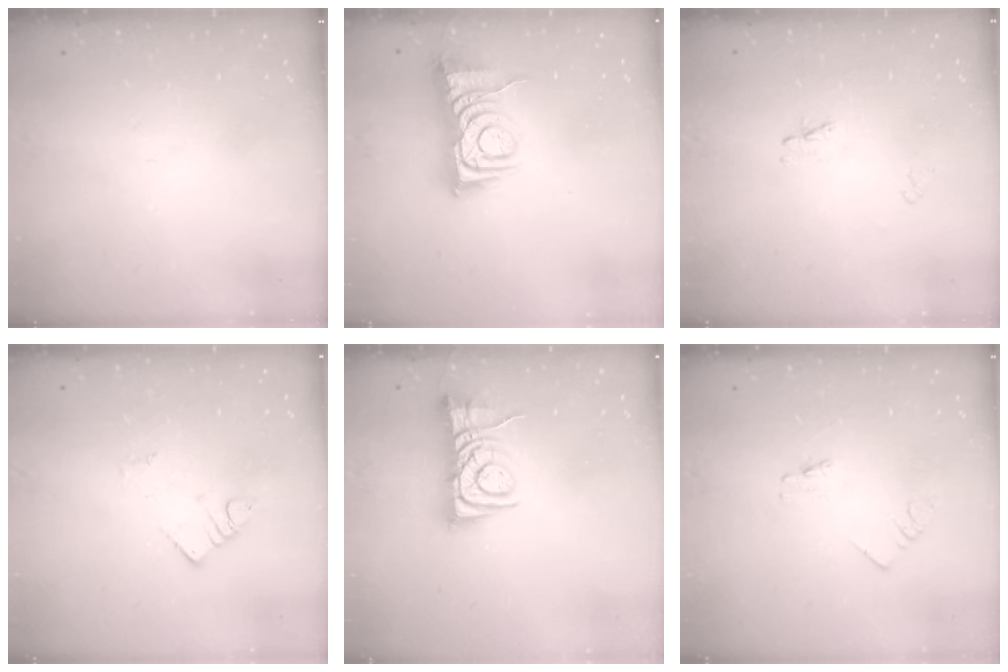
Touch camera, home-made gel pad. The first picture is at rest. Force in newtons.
{"total": 8.4, "press": 8.4, "slide": 0.8}
{"total": 2.3, "press": 2.3, "slide": 0.3}
{"total": 2.7, "press": 2.7, "slide": 0.4}
{"total": 7.6, "press": 7.5, "slide": 1.0}
{"total": 0.7, "press": 0.7, "slide": 0.1}